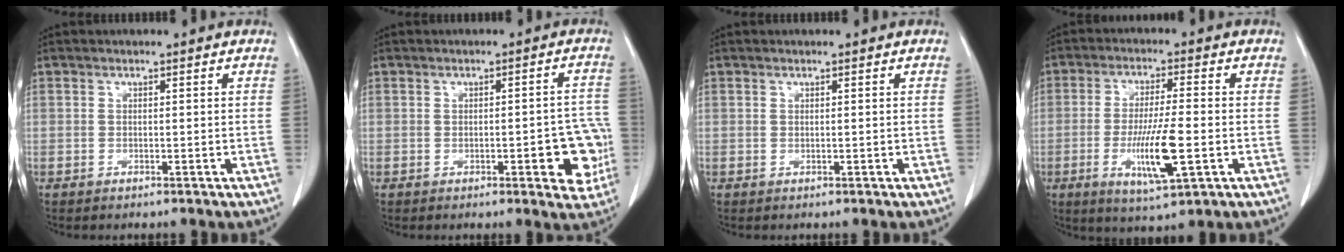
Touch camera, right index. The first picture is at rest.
{"total": 7.2, "force": [-2.1, 2.1, 6.5], "torque": [-0.061, 0.009, -0.023]}
{"total": 0.0}
{"total": 13.3, "force": [-3.8, 1.1, 12.7], "torque": [-0.244, -0.021, -0.068]}